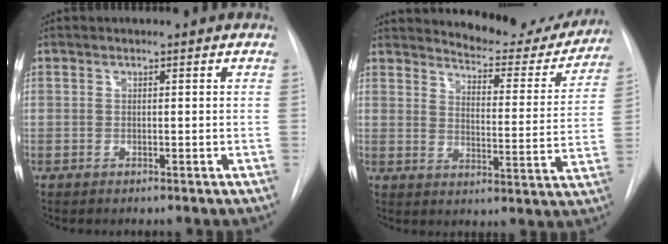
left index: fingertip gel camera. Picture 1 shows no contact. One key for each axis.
{"total": 15.9, "fx": 15.2, "fy": 3.3, "fz": 3.5, "tx": -0.029, "ty": -0.047, "tz": 0.179}